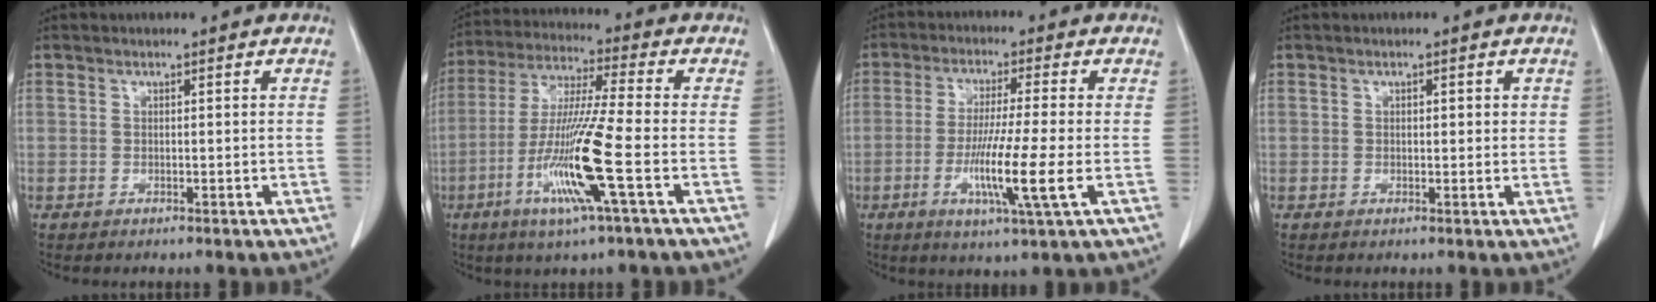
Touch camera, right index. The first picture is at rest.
{"total": 14.0, "force": [-4.7, -0.8, 13.2], "torque": [-0.269, -0.019, -0.093]}
{"total": 10.0, "force": [-2.6, -0.9, 9.7], "torque": [-0.183, -0.023, -0.048]}
{"total": 1.8, "force": [0.5, 0.8, 1.4], "torque": [-0.017, 0.000, 0.005]}